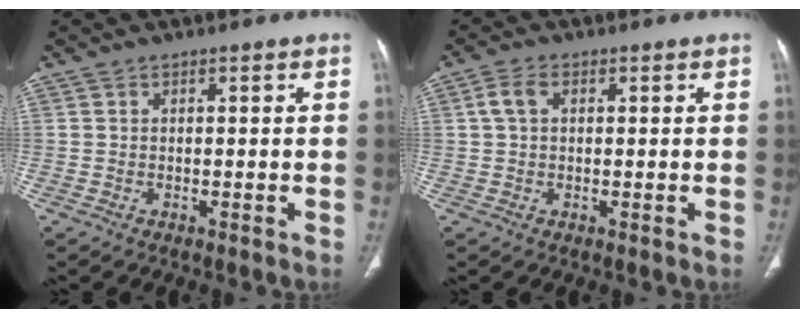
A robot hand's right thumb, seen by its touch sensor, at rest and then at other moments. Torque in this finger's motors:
{"motor_torque": [-0.09, 0.09, 0.38, -0.32, 0.00]}